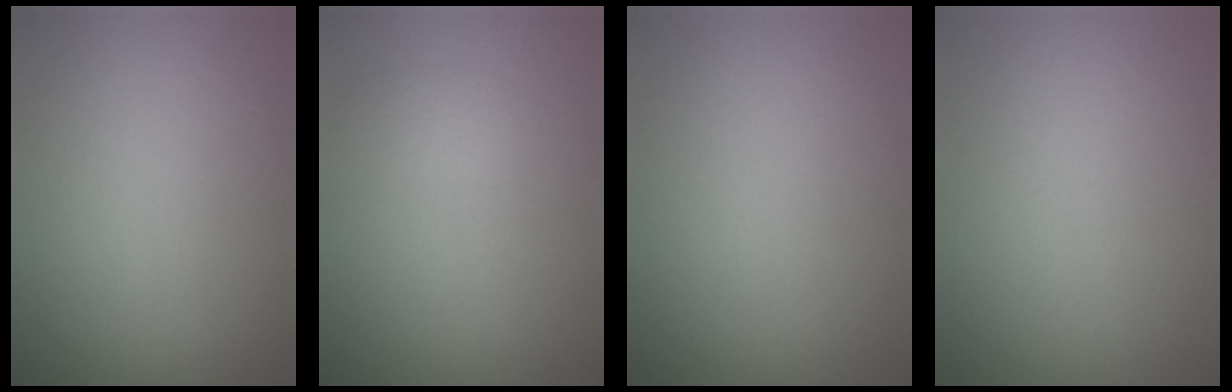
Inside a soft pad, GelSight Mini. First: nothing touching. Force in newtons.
{"total": 0.9, "press": 0.9, "slide": 0.0}
{"total": 0.0}
{"total": 0.0}